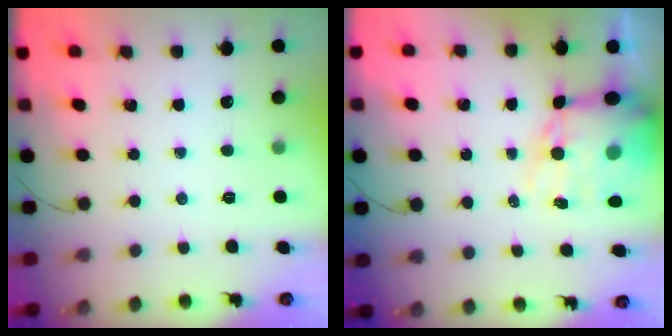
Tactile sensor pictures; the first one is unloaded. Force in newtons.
{"total": 14.3, "press": 13.8, "slide": 3.7}